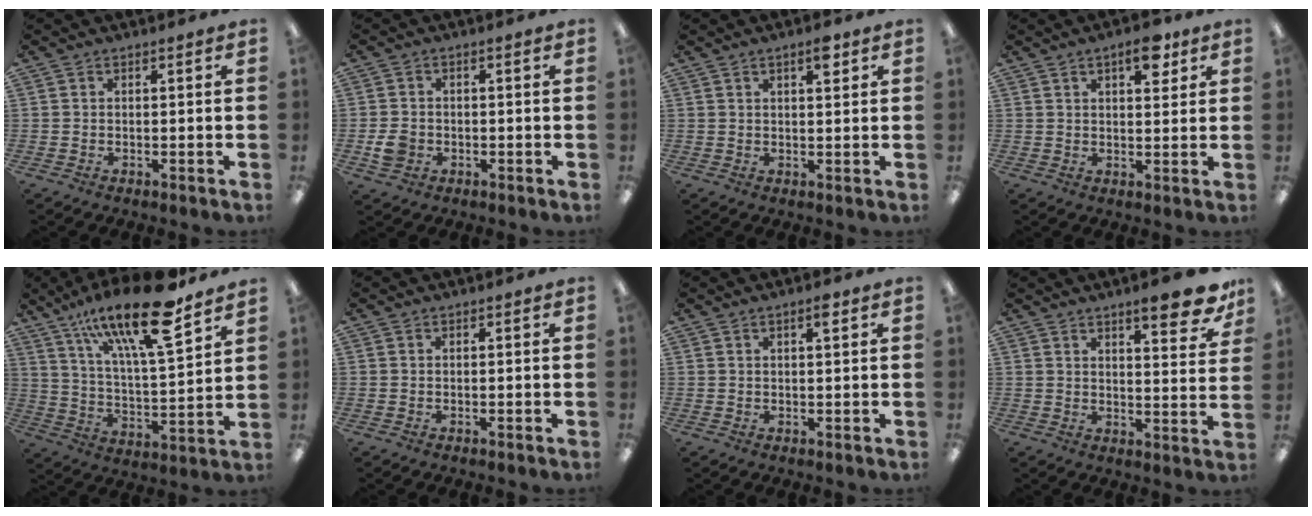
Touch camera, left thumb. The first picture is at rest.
{"total": 3.9, "force": [-1.1, 3.2, 1.9], "torque": [-0.028, 0.001, -0.020]}
{"total": 3.6, "force": [2.3, 1.0, 2.6], "torque": [-0.032, -0.007, 0.034]}
{"total": 7.0, "force": [4.1, 3.0, 4.8], "torque": [-0.055, -0.018, 0.064]}
{"total": 21.8, "force": [14.7, 5.8, 15.1], "torque": [-0.255, -0.080, 0.240]}
{"total": 0.0}
{"total": 2.3, "force": [1.4, 0.5, 1.8], "torque": [-0.032, 0.000, 0.021]}
{"total": 10.5, "force": [7.5, 2.4, 6.9], "torque": [-0.079, -0.049, 0.119]}